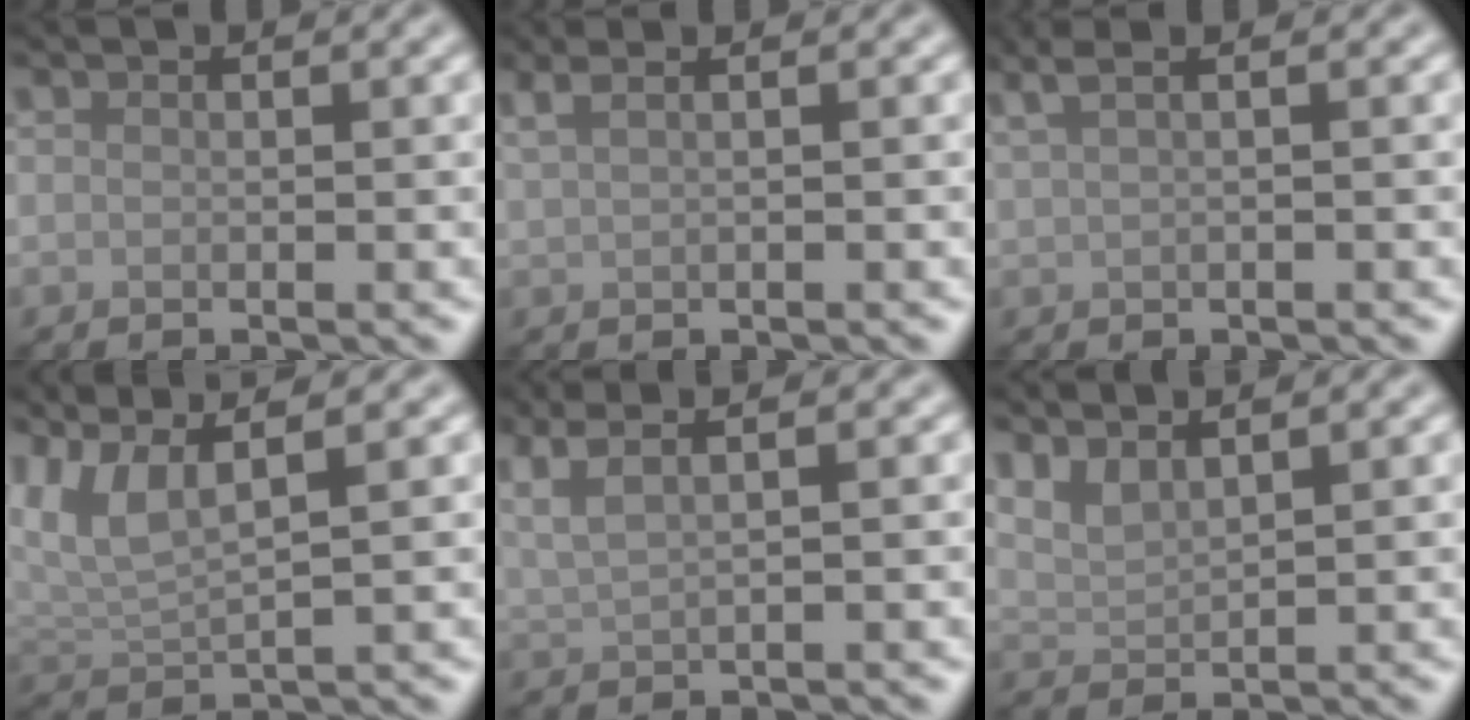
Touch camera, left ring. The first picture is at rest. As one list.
[{"total": 2.8, "force": [1.7, 1.2, 1.8], "torque": [-0.027, 0.010, 0.009]}, {"total": 3.2, "force": [1.8, 1.2, 2.3], "torque": [-0.032, 0.013, 0.011]}, {"total": 4.6, "force": [3.1, 1.0, 3.3], "torque": [-0.076, 0.013, 0.065]}, {"total": 4.7, "force": [2.9, 1.8, 3.3], "torque": [-0.058, 0.032, 0.032]}, {"total": 2.7, "force": [2.3, 0.6, 1.3], "torque": [-0.031, 0.006, 0.052]}]